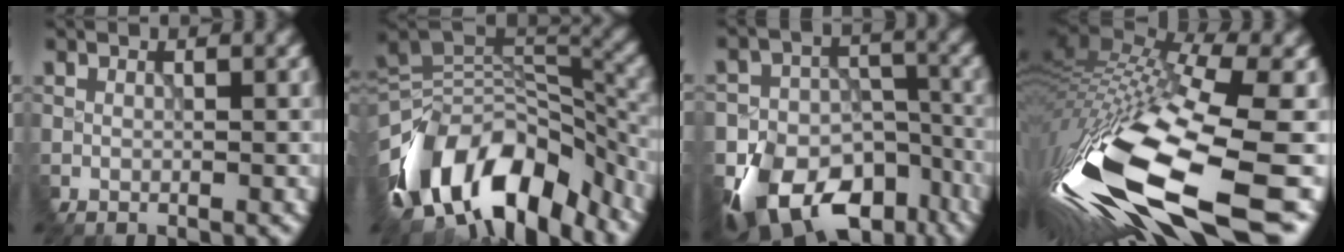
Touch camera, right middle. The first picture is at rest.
{"total": 12.9, "force": [-8.5, 6.8, 6.9], "torque": [-0.146, 0.014, -0.130]}
{"total": 11.4, "force": [-8.2, 6.8, 4.2], "torque": [-0.091, -0.016, -0.104]}
{"total": 17.9, "force": [-7.4, 5.0, 15.5], "torque": [-0.338, -0.052, -0.092]}